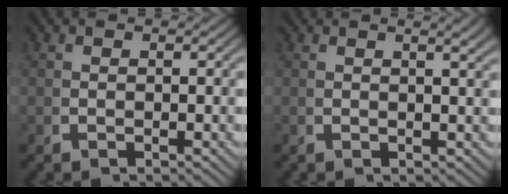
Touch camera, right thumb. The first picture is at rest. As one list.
[{"total": 1.8, "force": [1.1, 0.3, 1.5], "torque": [-0.019, 0.005, 0.016]}]